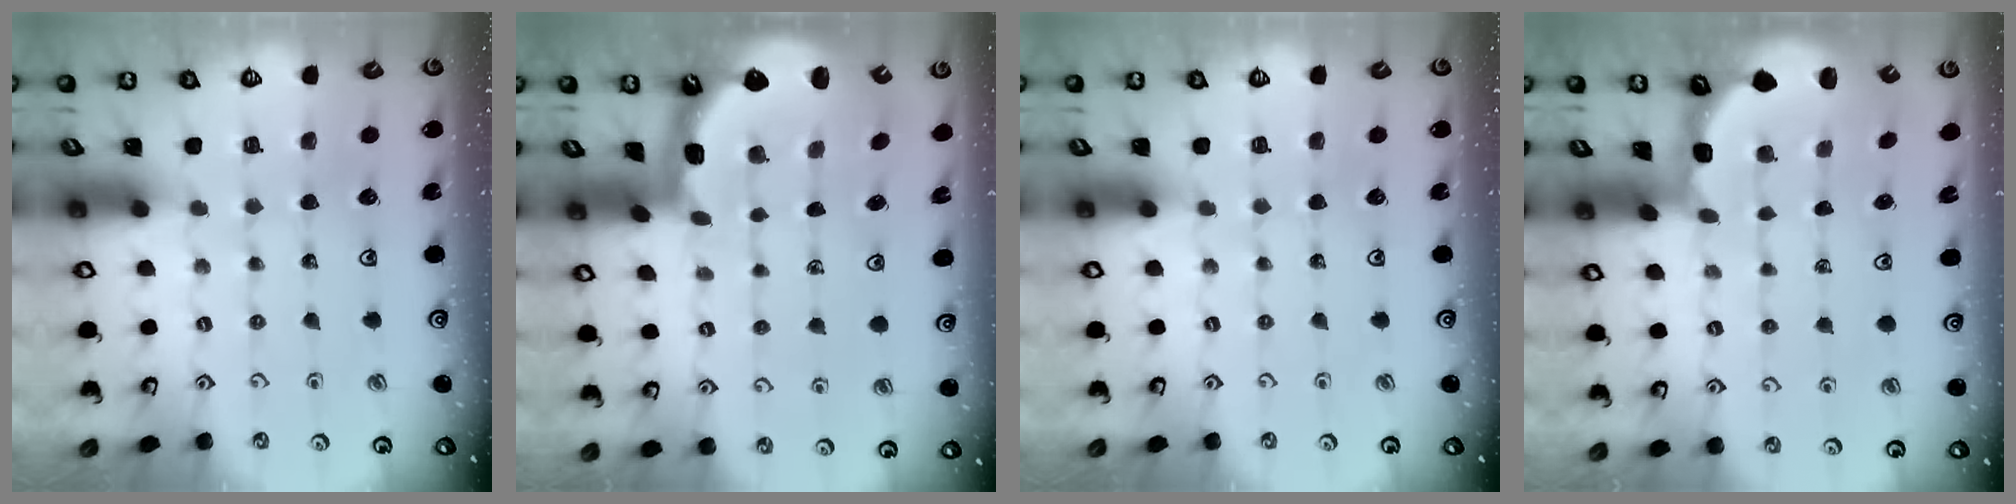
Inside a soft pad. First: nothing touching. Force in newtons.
{"total": 2.7, "press": 1.5, "slide": 2.2}
{"total": 0.0}
{"total": 2.4, "press": 1.7, "slide": 1.7}